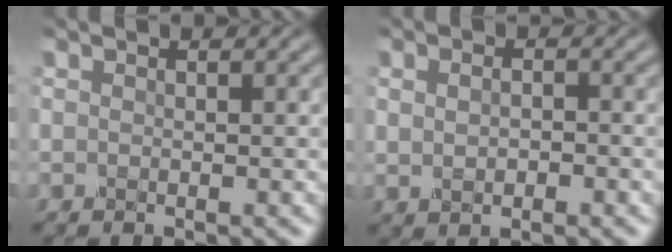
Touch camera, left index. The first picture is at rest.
{"total": 2.1, "force": [0.0, 1.4, 1.6], "torque": [-0.028, 0.001, 0.006]}